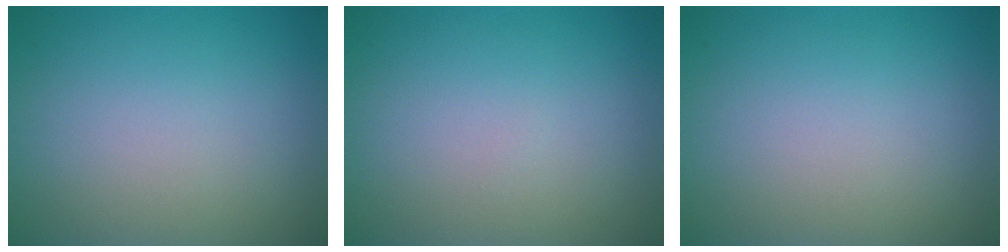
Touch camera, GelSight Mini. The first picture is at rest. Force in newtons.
{"total": 0.0}
{"total": 0.0}